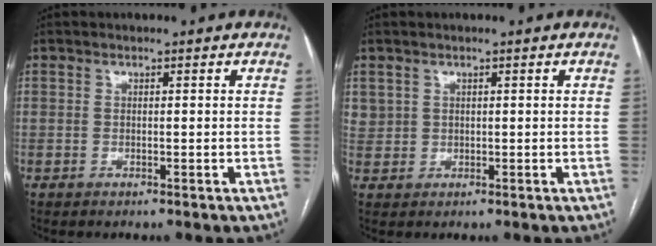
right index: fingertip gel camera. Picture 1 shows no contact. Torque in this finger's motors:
{"motor_torque": [0.95, 0.33, 0.50, 0.13]}